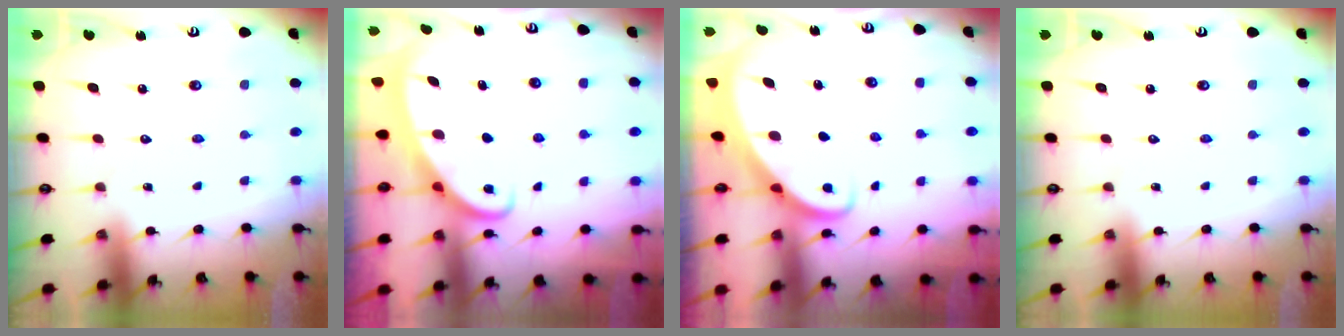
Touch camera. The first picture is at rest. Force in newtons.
{"total": 2.5, "press": 2.4, "slide": 0.3}
{"total": 2.7, "press": 2.7, "slide": 0.3}
{"total": 0.0}